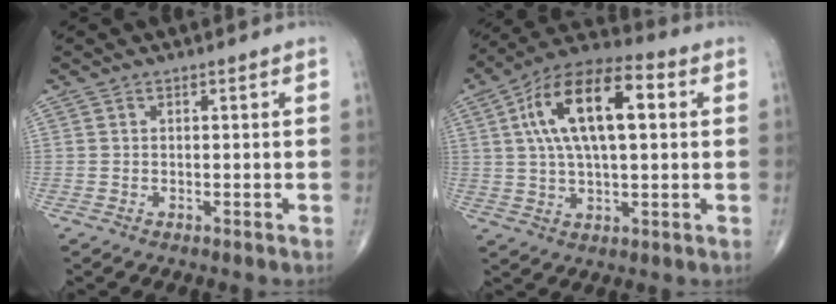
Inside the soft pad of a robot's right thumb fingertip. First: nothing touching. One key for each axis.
{"total": 17.8, "fx": 4.1, "fy": 7.8, "fz": 15.4, "tx": -0.266, "ty": 0.024, "tz": 0.061}